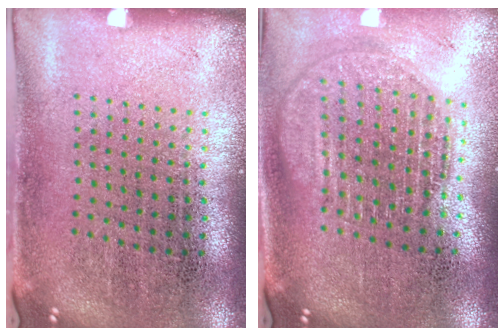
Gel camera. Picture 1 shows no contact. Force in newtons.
{"total": 1.8, "press": 1.5, "slide": 1.0}